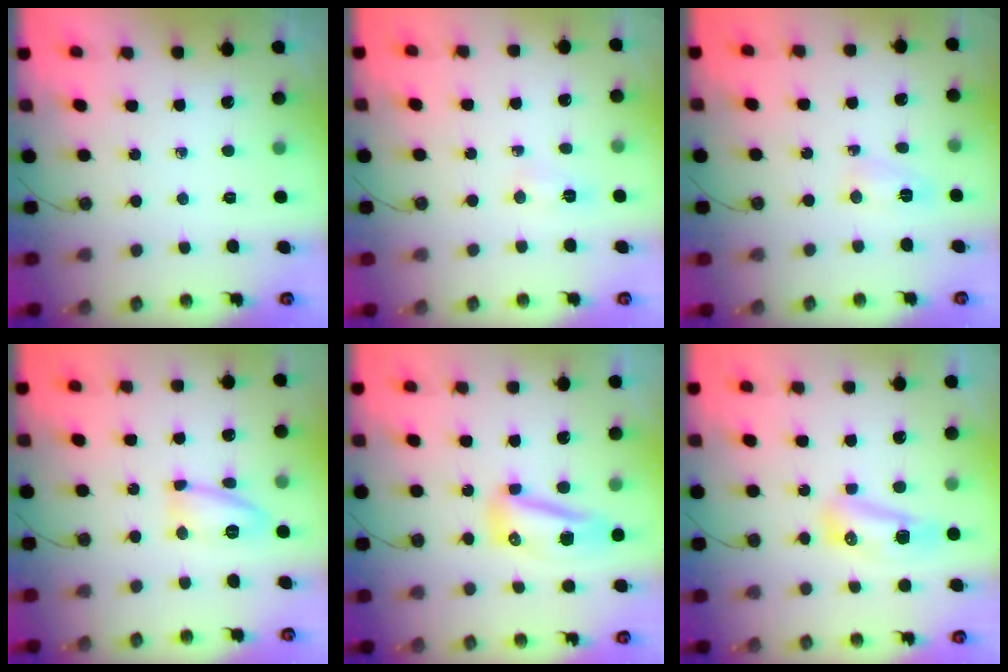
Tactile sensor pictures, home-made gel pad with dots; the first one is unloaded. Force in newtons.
{"total": 2.8, "press": 2.8, "slide": 0.2}
{"total": 2.5, "press": 2.1, "slide": 1.4}
{"total": 11.2, "press": 11.1, "slide": 0.9}
{"total": 8.6, "press": 8.6, "slide": 1.0}
{"total": 9.0, "press": 8.6, "slide": 2.4}